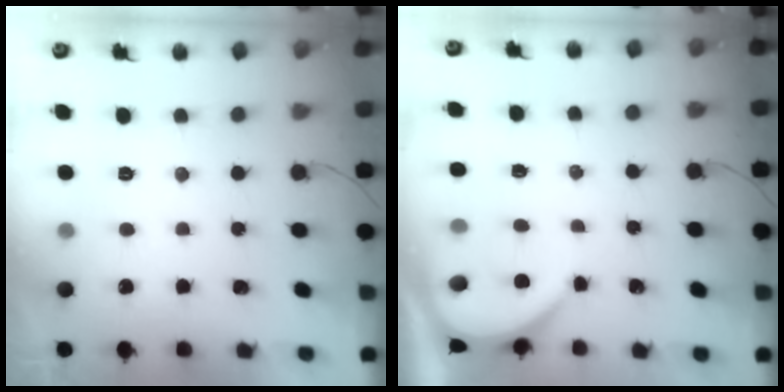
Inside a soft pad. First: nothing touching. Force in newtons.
{"total": 3.9, "press": 3.9, "slide": 0.6}